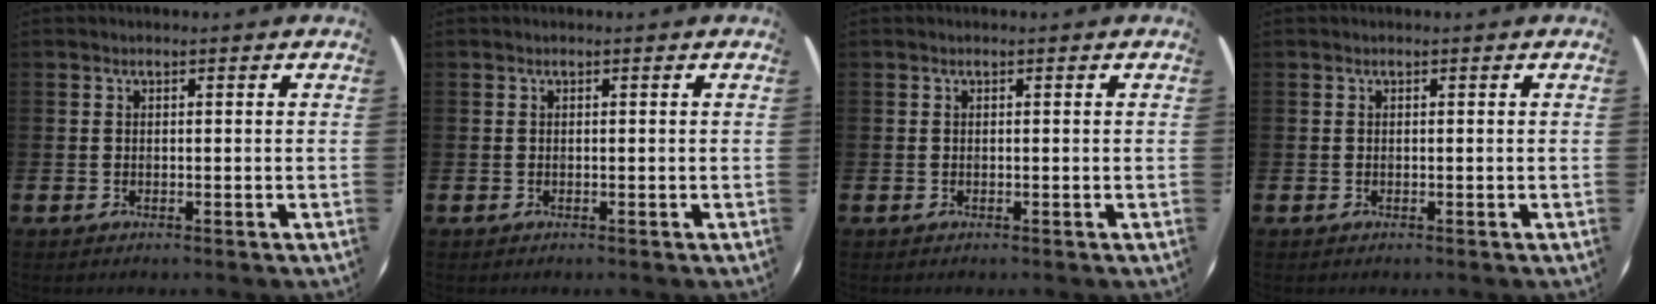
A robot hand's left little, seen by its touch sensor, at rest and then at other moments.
{"total": 0.0}
{"total": 0.0}
{"total": 0.0}